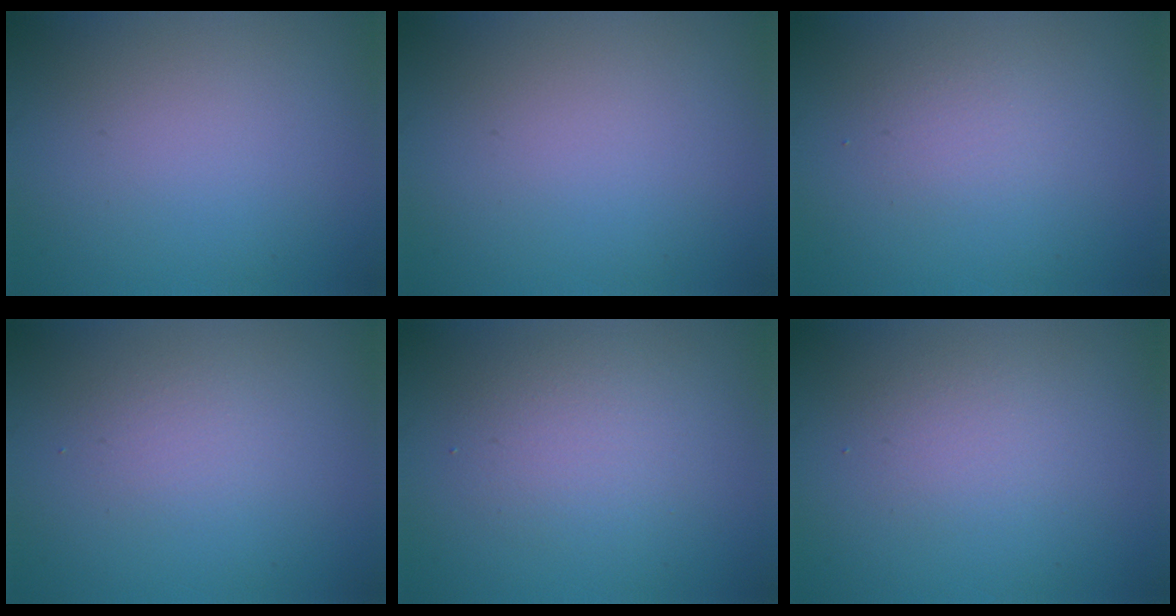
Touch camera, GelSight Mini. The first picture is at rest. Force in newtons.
{"total": 0.0}
{"total": 1.4, "press": 1.4, "slide": 0.1}
{"total": 1.4, "press": 1.4, "slide": 0.1}
{"total": 2.7, "press": 2.7, "slide": 0.0}
{"total": 1.6, "press": 1.6, "slide": 0.2}